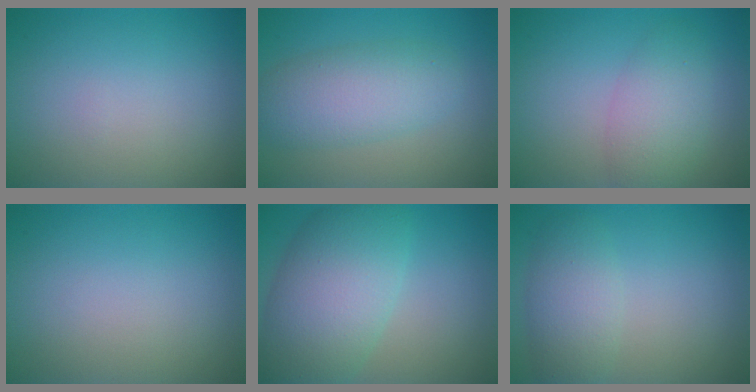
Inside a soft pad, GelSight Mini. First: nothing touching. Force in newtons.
{"total": 5.2, "press": 5.2, "slide": 0.1}
{"total": 3.9, "press": 3.9, "slide": 0.1}
{"total": 0.0}
{"total": 8.7, "press": 8.7, "slide": 0.2}
{"total": 3.4, "press": 3.4, "slide": 0.1}